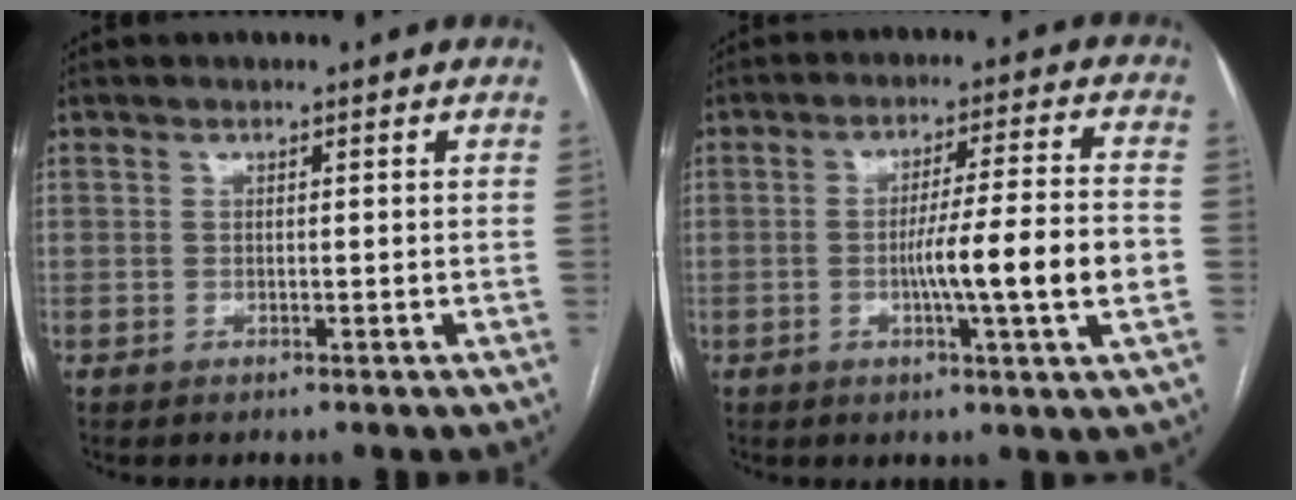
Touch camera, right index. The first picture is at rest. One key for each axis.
{"total": 11.3, "fx": -2.4, "fy": -0.8, "fz": 11.0, "tx": -0.178, "ty": 0.000, "tz": -0.042}